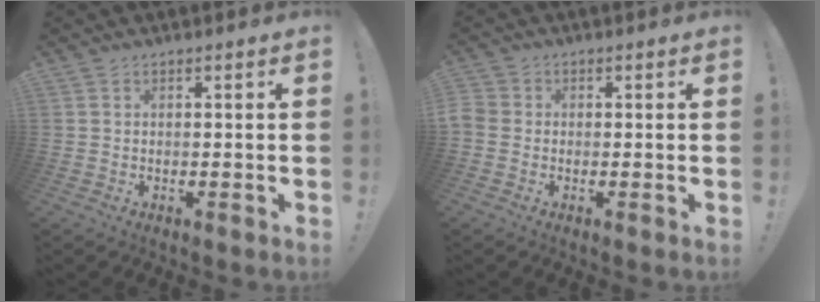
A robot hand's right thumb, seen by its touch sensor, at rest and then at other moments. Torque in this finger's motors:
{"motor_torque": [-0.28, 0.70, 0.03, 0.22, 0.19]}